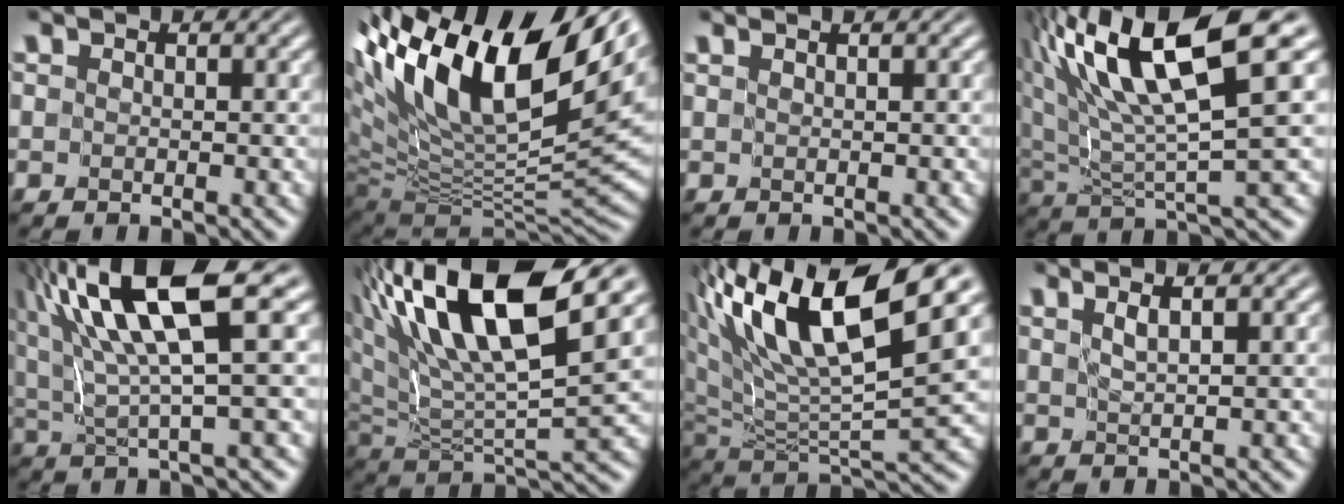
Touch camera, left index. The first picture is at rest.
{"total": 16.7, "force": [7.0, 7.4, 13.2], "torque": [-0.236, 0.027, 0.120]}
{"total": 1.1, "force": [1.0, 0.1, 0.5], "torque": [-0.002, -0.008, 0.009]}
{"total": 12.8, "force": [5.9, 2.8, 11.0], "torque": [-0.213, 0.023, 0.110]}
{"total": 11.7, "force": [5.5, 2.2, 10.1], "torque": [-0.184, 0.020, 0.100]}
{"total": 14.6, "force": [7.1, 4.4, 11.9], "torque": [-0.225, 0.021, 0.126]}
{"total": 12.3, "force": [6.1, 3.9, 10.0], "torque": [-0.184, 0.007, 0.115]}
{"total": 2.6, "force": [1.8, 0.6, 1.8], "torque": [-0.008, 0.010, 0.011]}